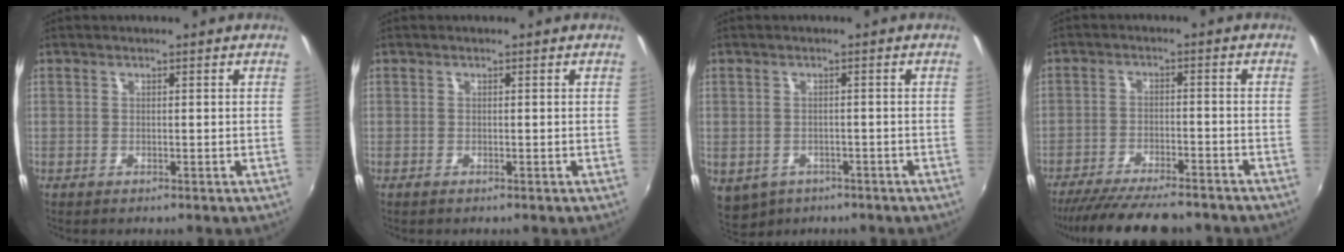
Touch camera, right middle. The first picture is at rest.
{"total": 0.0}
{"total": 6.3, "force": [-3.4, 4.6, 2.8], "torque": [-0.064, -0.023, -0.039]}
{"total": 14.9, "force": [-12.9, 3.1, 6.9], "torque": [-0.143, -0.028, -0.200]}